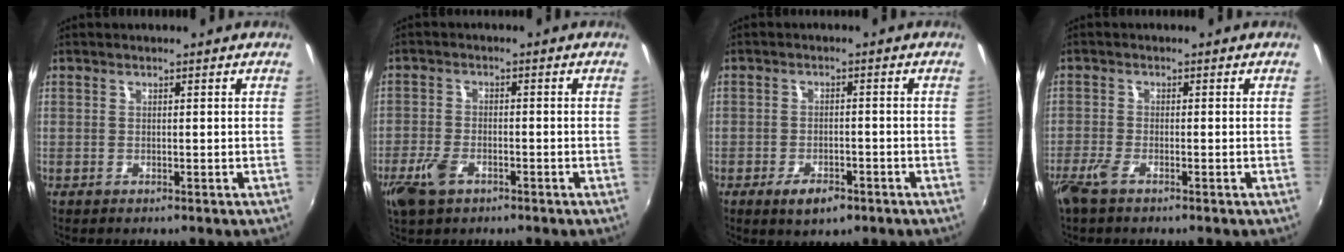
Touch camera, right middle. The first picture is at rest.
{"total": 6.2, "force": [-3.6, 3.3, 3.8], "torque": [-0.099, -0.007, -0.067]}
{"total": 5.2, "force": [-3.1, 2.4, 3.4], "torque": [-0.076, -0.009, -0.049]}
{"total": 3.2, "force": [-2.3, 0.8, 2.0], "torque": [-0.053, -0.006, -0.048]}